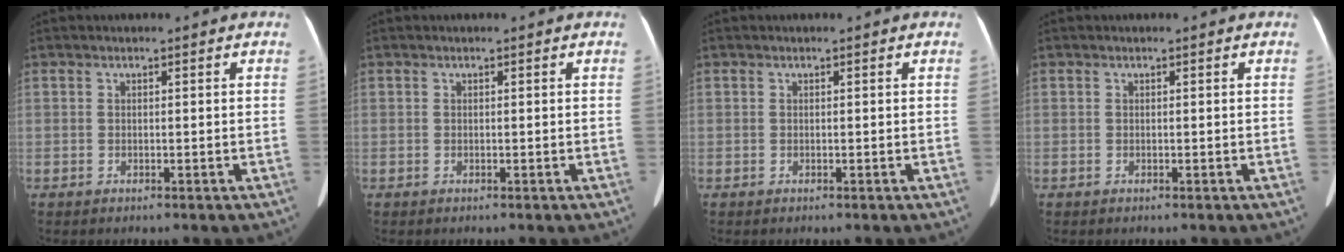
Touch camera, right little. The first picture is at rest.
{"total": 0.0}
{"total": 0.0}
{"total": 0.0}